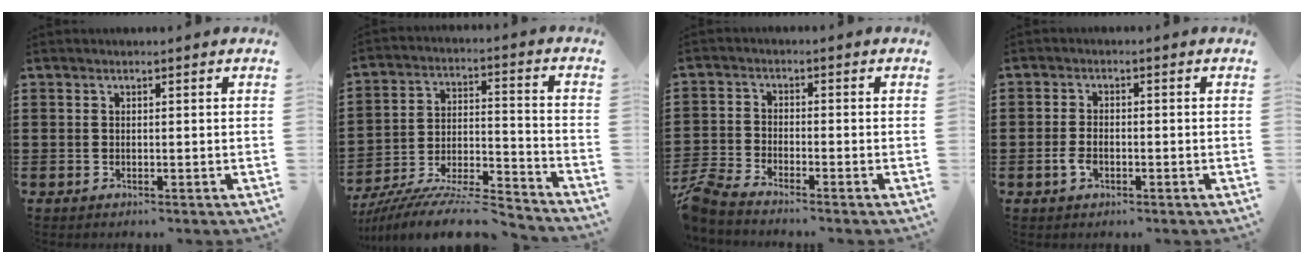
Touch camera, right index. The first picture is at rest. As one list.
[{"total": 11.0, "force": [-10.2, 0.7, 4.1], "torque": [-0.061, 0.020, -0.197]}, {"total": 3.7, "force": [-3.6, 0.0, 0.7], "torque": [-0.044, -0.011, -0.081]}, {"total": 2.6, "force": [-1.1, 1.2, 2.0], "torque": [-0.053, -0.008, -0.023]}]